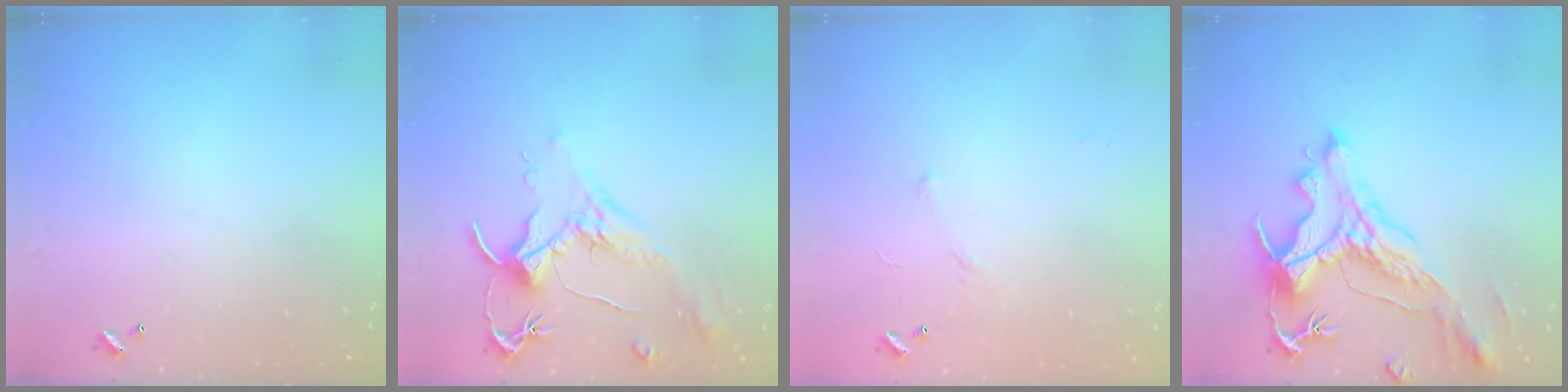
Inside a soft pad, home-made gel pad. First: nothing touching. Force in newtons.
{"total": 1.8, "press": 1.7, "slide": 0.6}
{"total": 6.4, "press": 6.3, "slide": 0.7}
{"total": 2.9, "press": 2.6, "slide": 1.5}